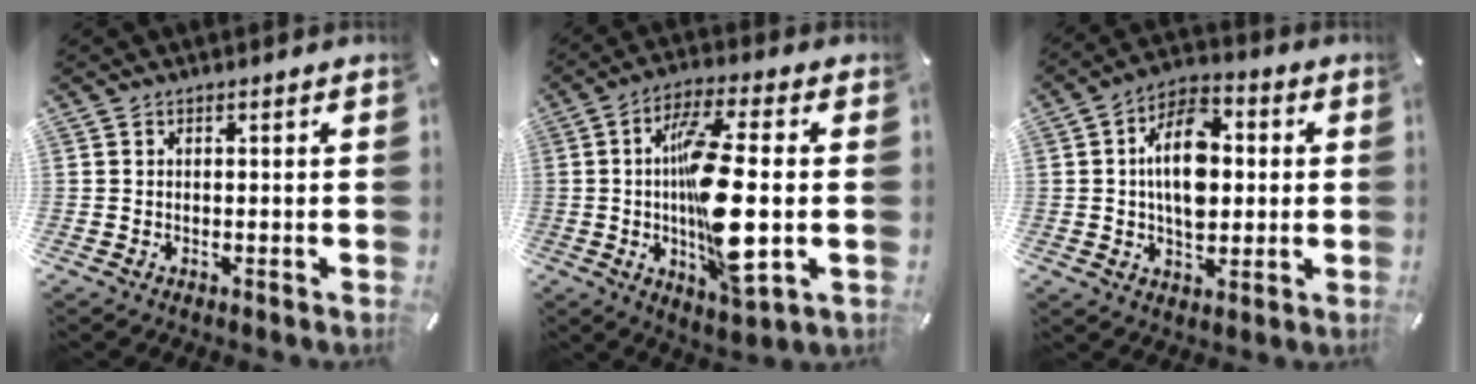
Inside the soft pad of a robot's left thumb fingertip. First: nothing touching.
{"total": 18.0, "force": [-0.4, 5.6, 17.1], "torque": [-0.312, -0.018, -0.014]}
{"total": 12.7, "force": [0.8, 8.3, 9.5], "torque": [-0.165, 0.005, 0.013]}